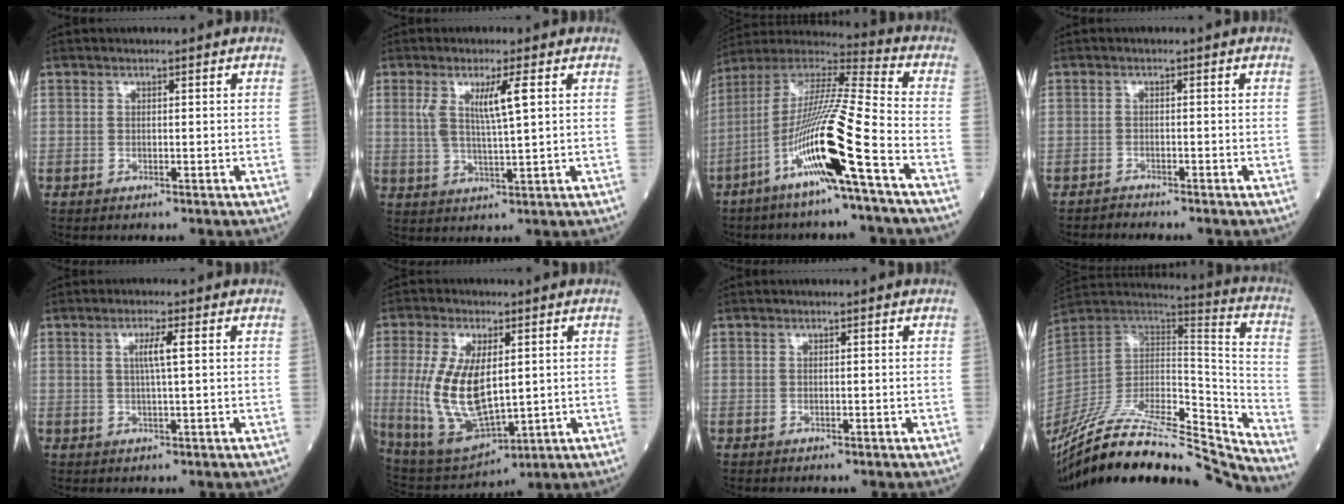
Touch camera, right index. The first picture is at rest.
{"total": 5.9, "force": [2.0, 0.1, 5.5], "torque": [-0.109, -0.003, 0.041]}
{"total": 17.5, "force": [-7.1, -0.6, 15.9], "torque": [-0.315, -0.012, -0.140]}
{"total": 1.0, "force": [-1.0, -0.1, -0.2], "torque": [0.004, -0.004, -0.018]}
{"total": 3.2, "force": [0.8, -0.2, 3.1], "torque": [-0.056, 0.000, 0.014]}
{"total": 13.9, "force": [0.6, 5.8, 12.6], "torque": [-0.262, -0.008, 0.030]}
{"total": 0.0}
{"total": 31.2, "force": [-28.1, 2.9, 13.4], "torque": [-0.222, -0.029, -0.449]}